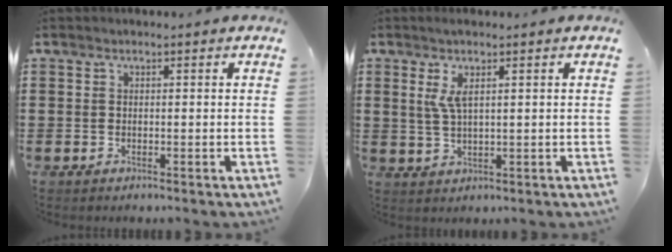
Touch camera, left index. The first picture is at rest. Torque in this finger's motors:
{"motor_torque": [0.59, -0.58, 0.16, 0.11]}